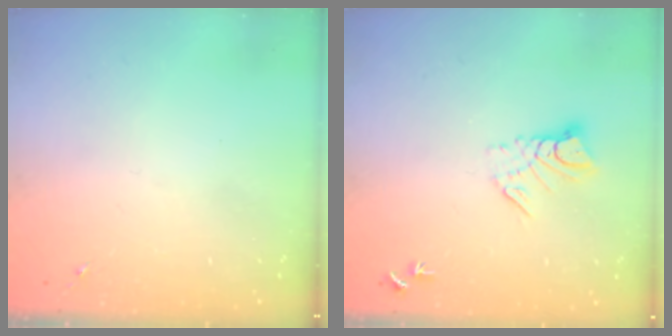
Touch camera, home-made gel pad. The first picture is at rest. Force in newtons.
{"total": 8.3, "press": 8.3, "slide": 0.8}